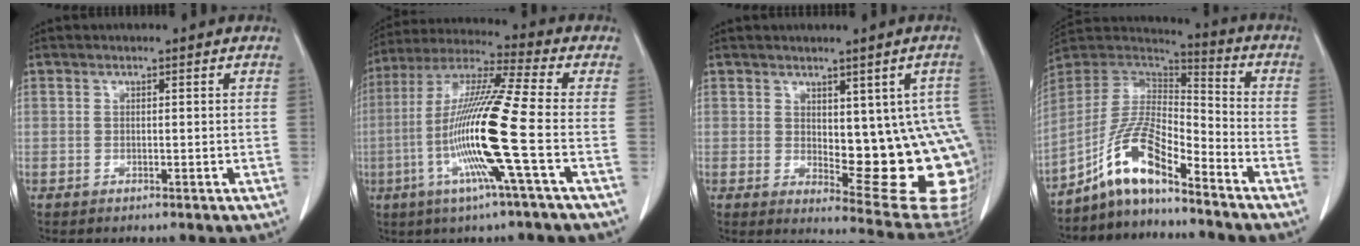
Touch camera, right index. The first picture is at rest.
{"total": 16.4, "force": [-4.1, -1.4, 15.9], "torque": [-0.317, -0.011, -0.092]}
{"total": 15.5, "force": [0.2, 5.9, 14.4], "torque": [-0.129, 0.000, 0.020]}
{"total": 11.0, "force": [-7.8, 2.2, 7.5], "torque": [-0.160, 0.020, -0.148]}